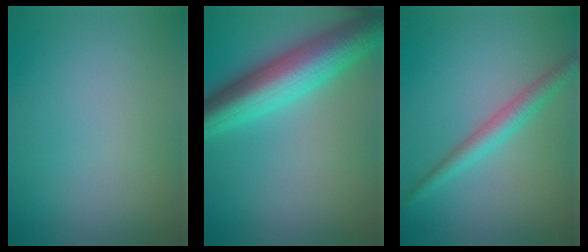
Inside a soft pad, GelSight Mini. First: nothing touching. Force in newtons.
{"total": 8.5, "press": 8.5, "slide": 0.2}
{"total": 2.9, "press": 2.9, "slide": 0.0}